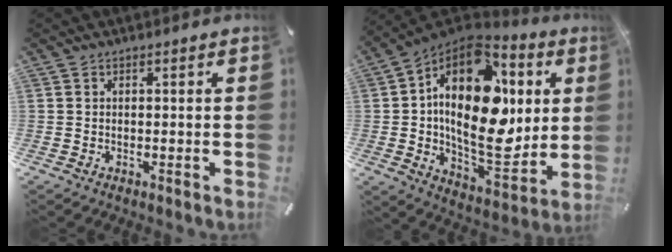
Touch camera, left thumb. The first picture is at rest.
{"total": 26.6, "force": [4.6, 15.5, 21.1], "torque": [-0.363, -0.051, 0.079]}